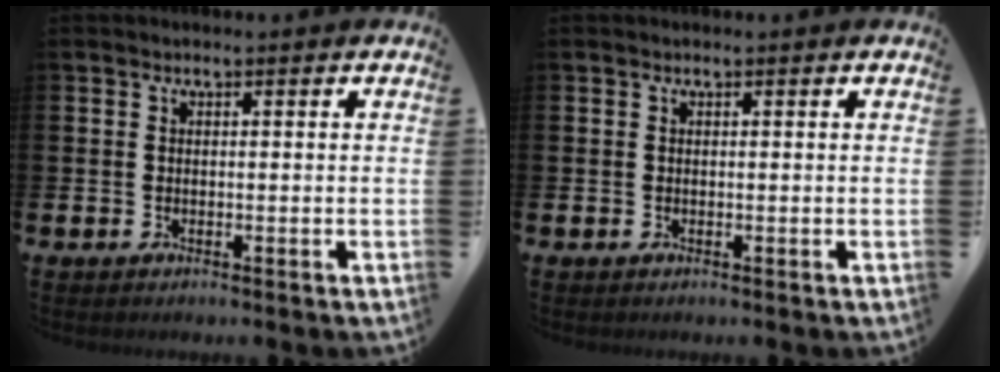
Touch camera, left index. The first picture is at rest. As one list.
[{"total": 0.0}]